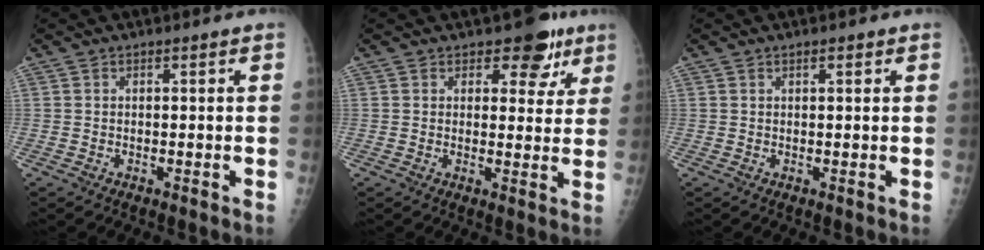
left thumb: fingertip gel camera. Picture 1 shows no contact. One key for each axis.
{"total": 6.9, "fx": 4.2, "fy": 4.2, "fz": 3.6, "tx": 0.000, "ty": -0.015, "tz": 0.051}
{"total": 1.0, "fx": 0.6, "fy": 0.3, "fz": 0.8, "tx": -0.012, "ty": 0.000, "tz": 0.008}